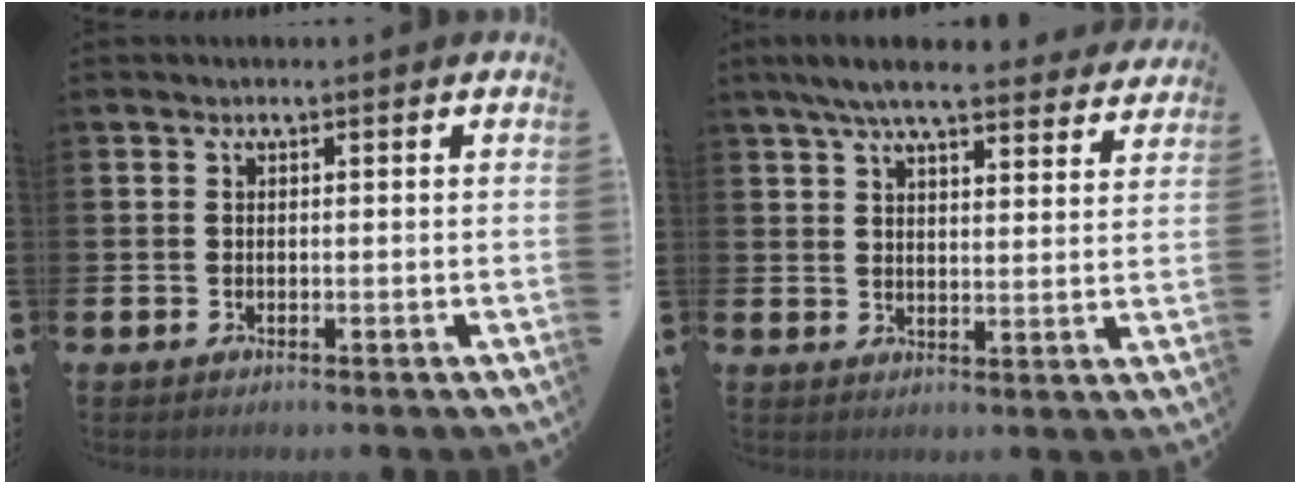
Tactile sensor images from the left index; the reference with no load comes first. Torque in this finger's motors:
{"motor_torque": [1.07, -1.07, 0.63, 0.21]}